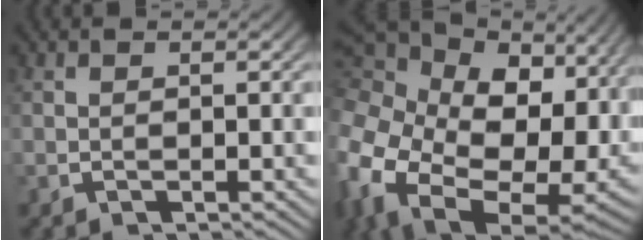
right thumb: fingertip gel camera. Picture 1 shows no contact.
{"total": 19.0, "force": [-1.4, 13.7, 13.0], "torque": [-0.287, -0.093, 0.004]}